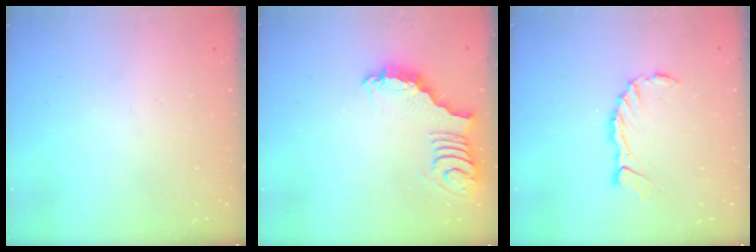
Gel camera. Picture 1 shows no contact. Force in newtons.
{"total": 3.3, "press": 3.3, "slide": 0.6}
{"total": 5.9, "press": 5.9, "slide": 0.8}